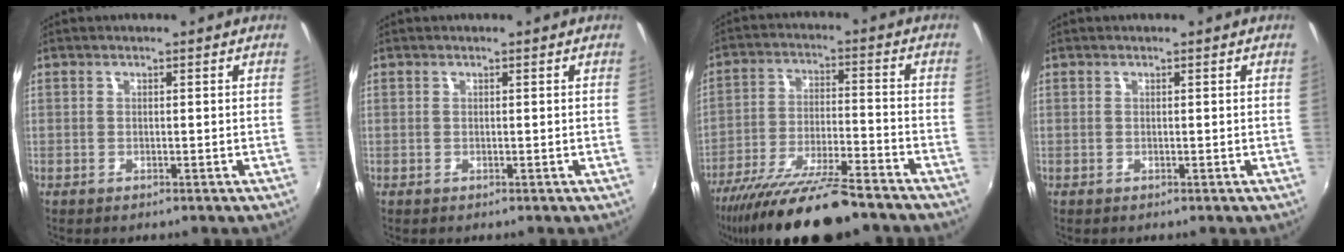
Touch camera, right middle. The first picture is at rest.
{"total": 0.0}
{"total": 18.7, "force": [-15.3, 2.8, 10.4], "torque": [-0.203, -0.037, -0.251]}
{"total": 0.0}